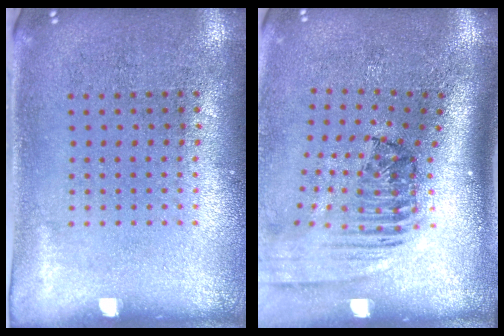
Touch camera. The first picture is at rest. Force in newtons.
{"total": 2.4, "press": 1.7, "slide": 1.7}